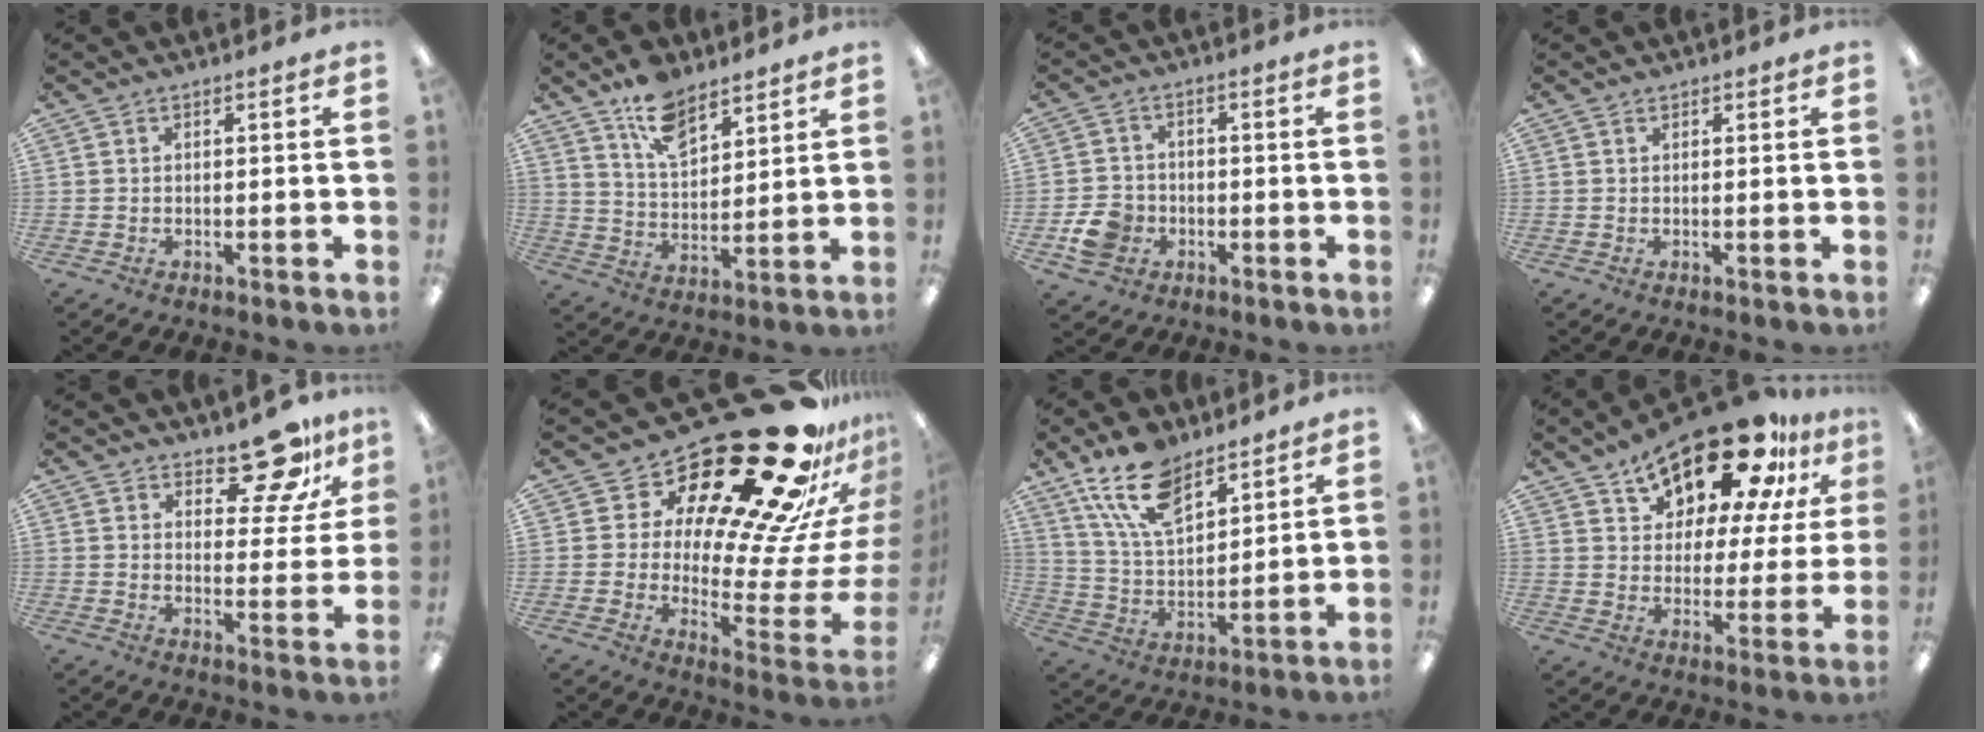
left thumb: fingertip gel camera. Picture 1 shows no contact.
{"total": 11.5, "force": [8.2, 5.8, 5.6], "torque": [-0.093, -0.042, 0.150]}
{"total": 7.0, "force": [-2.3, 5.8, 3.0], "torque": [-0.060, 0.013, -0.039]}
{"total": 0.5, "force": [0.4, 0.3, 0.1], "torque": [-0.002, 0.001, 0.008]}
{"total": 13.7, "force": [10.2, 6.0, 6.9], "torque": [-0.078, -0.071, 0.177]}
{"total": 30.5, "force": [21.1, 10.0, 19.6], "torque": [-0.245, -0.195, 0.375]}
{"total": 15.8, "force": [10.8, 7.5, 8.7], "torque": [-0.173, -0.042, 0.198]}
{"total": 20.2, "force": [15.6, 7.8, 10.1], "torque": [-0.167, -0.110, 0.268]}